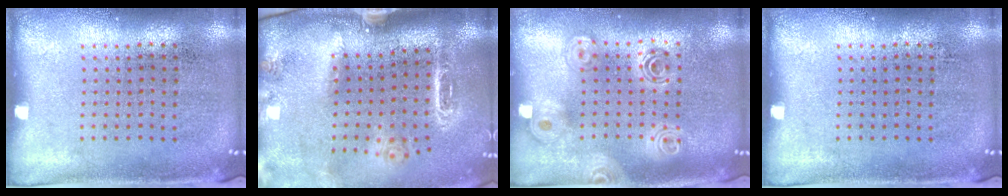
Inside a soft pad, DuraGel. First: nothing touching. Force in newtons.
{"total": 2.2, "press": 1.9, "slide": 1.0}
{"total": 1.8, "press": 1.6, "slide": 0.9}
{"total": 0.0}